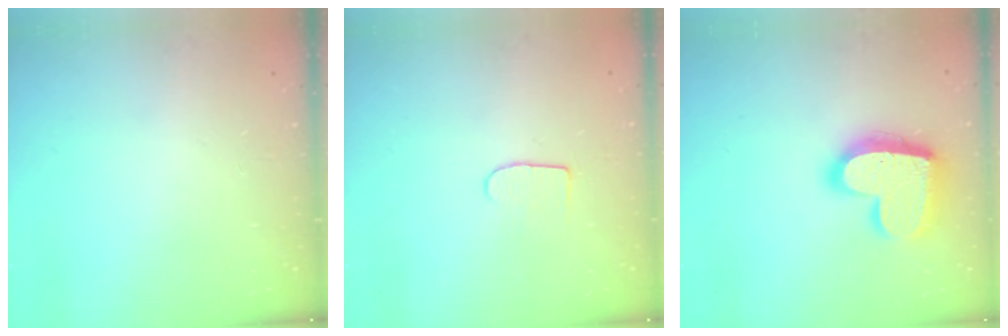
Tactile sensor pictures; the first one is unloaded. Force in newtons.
{"total": 5.8, "press": 5.8, "slide": 0.5}
{"total": 20.3, "press": 20.3, "slide": 1.4}